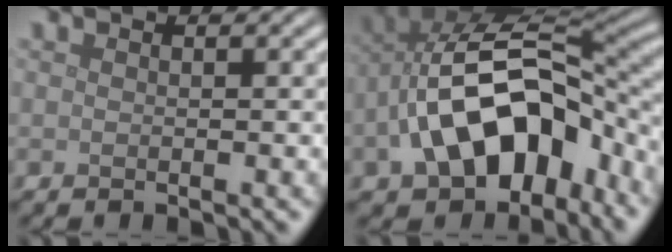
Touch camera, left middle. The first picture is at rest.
{"total": 14.6, "force": [-4.1, 9.1, 10.7], "torque": [-0.178, -0.003, -0.070]}